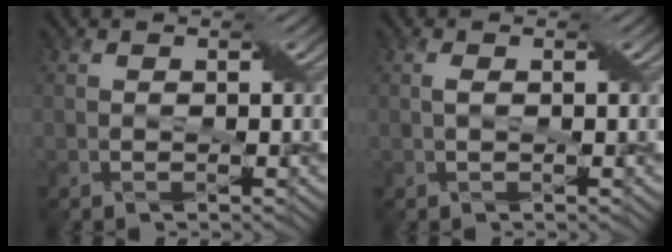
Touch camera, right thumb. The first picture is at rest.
{"total": 0.7, "force": [0.2, 0.1, 0.7], "torque": [-0.019, 0.004, 0.002]}